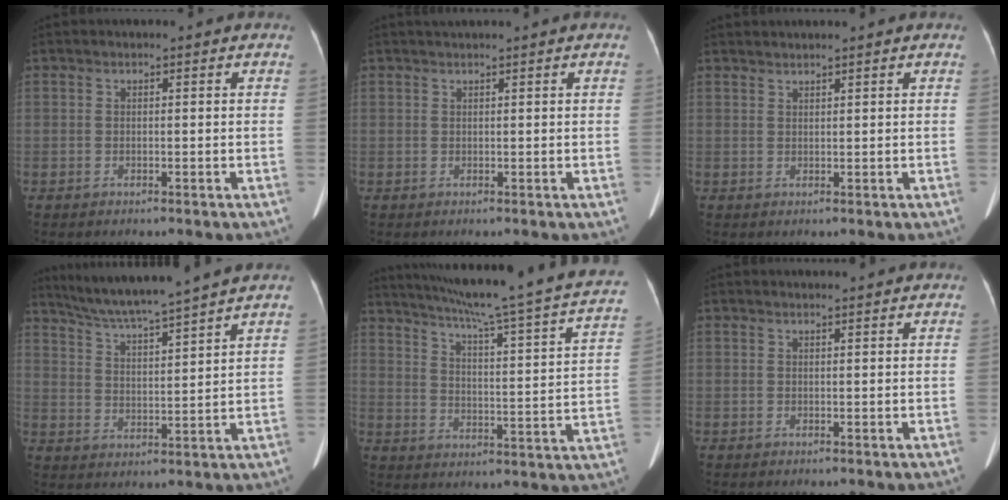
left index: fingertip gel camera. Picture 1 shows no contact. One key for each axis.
{"total": 2.0, "fx": 1.8, "fy": -0.5, "fz": 0.8, "tx": -0.008, "ty": 0.019, "tz": 0.036}
{"total": 2.6, "fx": 2.5, "fy": -0.2, "fz": 0.8, "tx": -0.010, "ty": 0.024, "tz": 0.042}
{"total": 12.2, "fx": 10.9, "fy": -1.6, "fz": 5.3, "tx": -0.093, "ty": 0.008, "tz": 0.181}
{"total": 28.0, "fx": 23.5, "fy": 0.3, "fz": 15.3, "tx": -0.236, "ty": -0.042, "tz": 0.299}
{"total": 2.8, "fx": 2.7, "fy": 0.0, "fz": 0.8, "tx": -0.010, "ty": 0.014, "tz": 0.034}